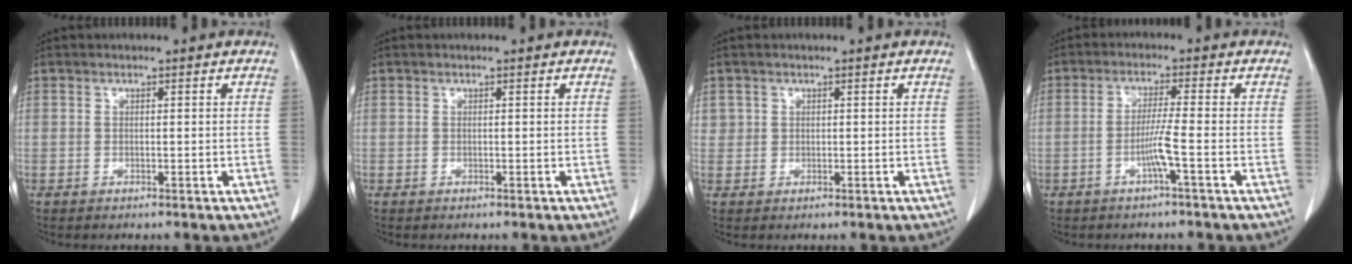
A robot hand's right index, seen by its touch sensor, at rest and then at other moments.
{"total": 0.0}
{"total": 1.3, "force": [0.6, 1.2, 0.0], "torque": [0.015, 0.003, 0.006]}
{"total": 3.9, "force": [-1.5, -0.9, 3.5], "torque": [-0.070, -0.001, -0.030]}